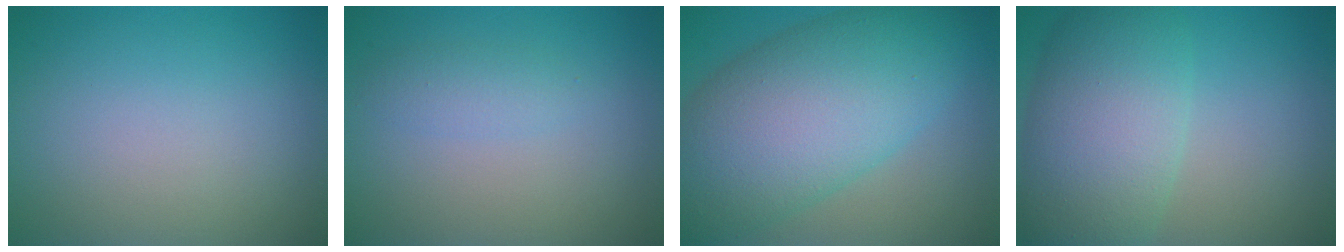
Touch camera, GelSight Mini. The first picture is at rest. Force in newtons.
{"total": 1.5, "press": 1.5, "slide": 0.1}
{"total": 11.8, "press": 11.8, "slide": 0.6}
{"total": 8.4, "press": 8.4, "slide": 0.3}